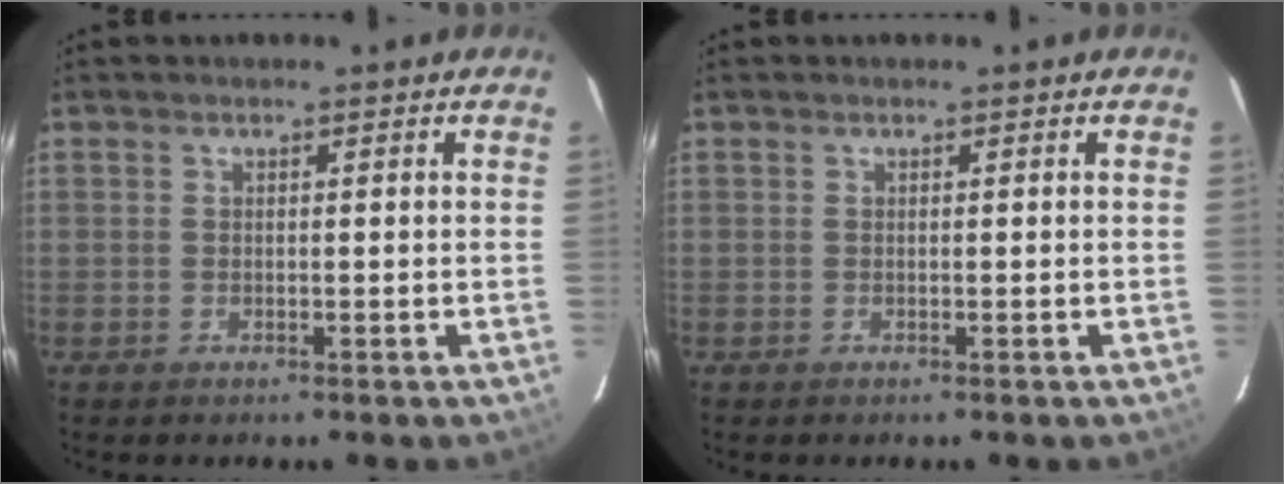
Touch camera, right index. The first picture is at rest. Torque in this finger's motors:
{"motor_torque": [0.00, 0.00, 0.01, 0.00]}